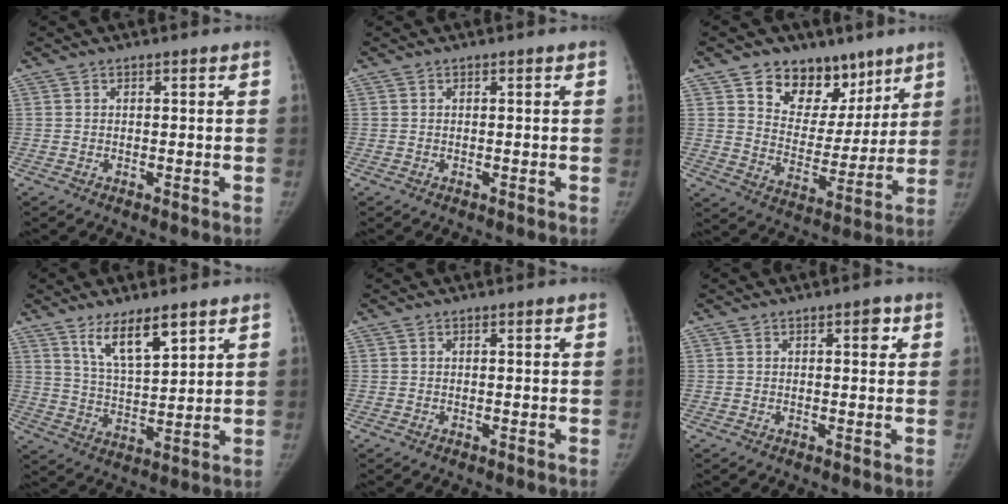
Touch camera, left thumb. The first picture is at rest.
{"total": 0.0}
{"total": 14.4, "force": [9.1, 9.8, 5.2], "torque": [-0.023, -0.045, 0.153]}
{"total": 8.9, "force": [5.8, 2.7, 6.3], "torque": [-0.097, -0.040, 0.112]}
{"total": 0.0}
{"total": 2.1, "force": [0.8, 1.1, 1.6], "torque": [-0.011, 0.000, 0.009]}